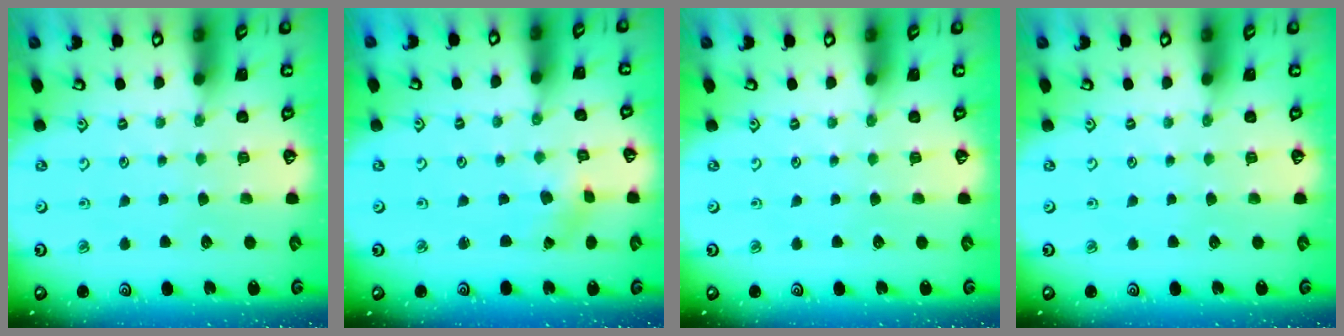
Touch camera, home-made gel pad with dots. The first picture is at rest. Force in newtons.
{"total": 1.1, "press": 1.1, "slide": 0.2}
{"total": 0.0}
{"total": 0.0}